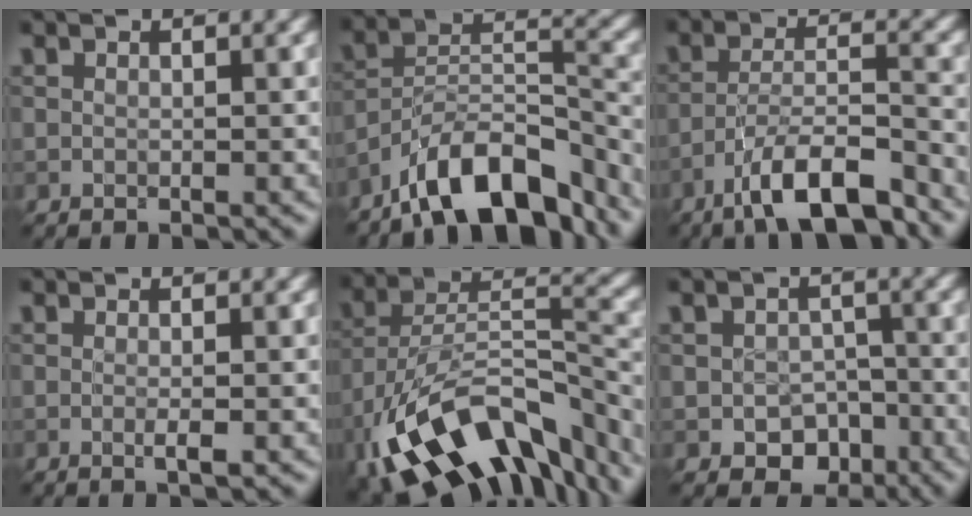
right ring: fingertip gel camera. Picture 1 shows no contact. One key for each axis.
{"total": 9.8, "fx": -7.6, "fy": 3.1, "fz": 5.4, "tx": -0.078, "ty": 0.012, "tz": -0.143}
{"total": 7.6, "fx": -5.6, "fy": 1.8, "fz": 4.9, "tx": -0.081, "ty": 0.006, "tz": -0.099}
{"total": 1.1, "fx": -0.1, "fy": 0.2, "fz": 1.1, "tx": -0.022, "ty": -0.002, "tz": -0.003}
{"total": 14.7, "fx": -9.1, "fy": 6.6, "fz": 9.5, "tx": -0.176, "ty": 0.014, "tz": -0.149}
{"total": 3.9, "fx": -2.0, "fy": 3.0, "fz": 1.5, "tx": -0.003, "ty": 0.008, "tz": -0.027}